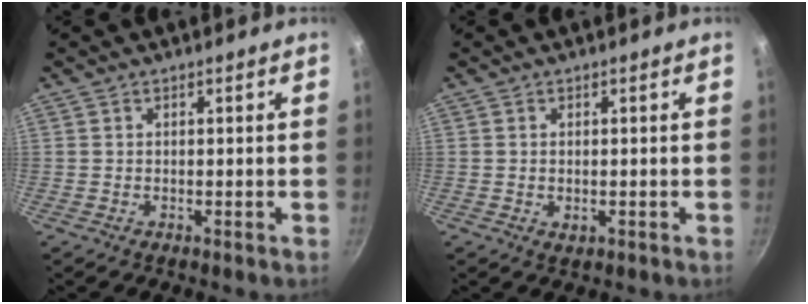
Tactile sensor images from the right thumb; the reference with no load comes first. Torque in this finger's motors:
{"motor_torque": [-0.30, 0.09, -0.26, 0.19, -0.06]}